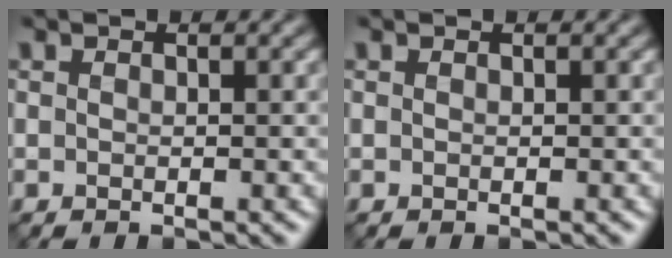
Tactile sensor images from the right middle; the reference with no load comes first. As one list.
[{"total": 0.0}]